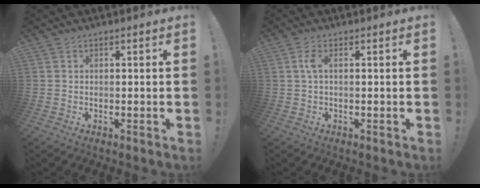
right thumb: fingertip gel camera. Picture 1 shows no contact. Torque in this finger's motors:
{"motor_torque": [0.01, 0.00, 0.25, -0.02, -0.01]}